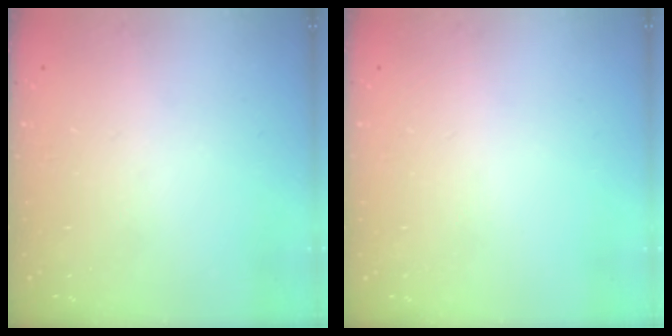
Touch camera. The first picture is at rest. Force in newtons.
{"total": 0.0}